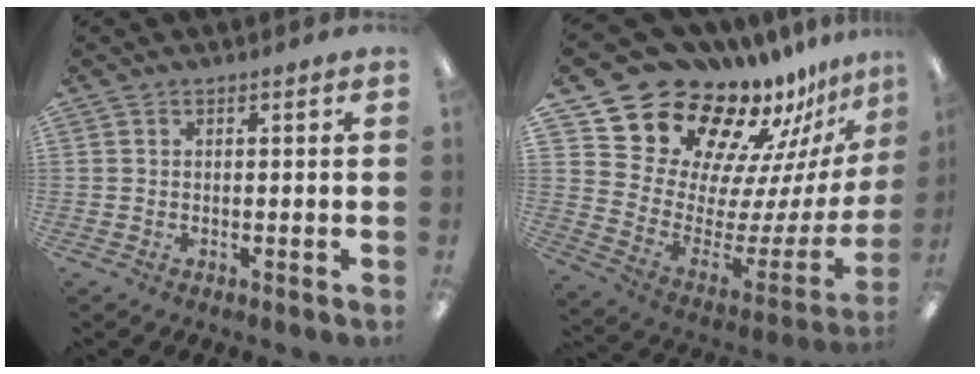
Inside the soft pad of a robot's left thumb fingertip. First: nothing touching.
{"total": 22.0, "force": [18.8, 10.2, 5.3], "torque": [-0.081, -0.158, 0.356]}